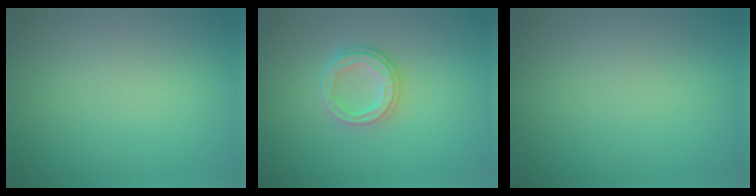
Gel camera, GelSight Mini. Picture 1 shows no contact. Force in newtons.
{"total": 2.5, "press": 2.4, "slide": 0.8}
{"total": 0.0}